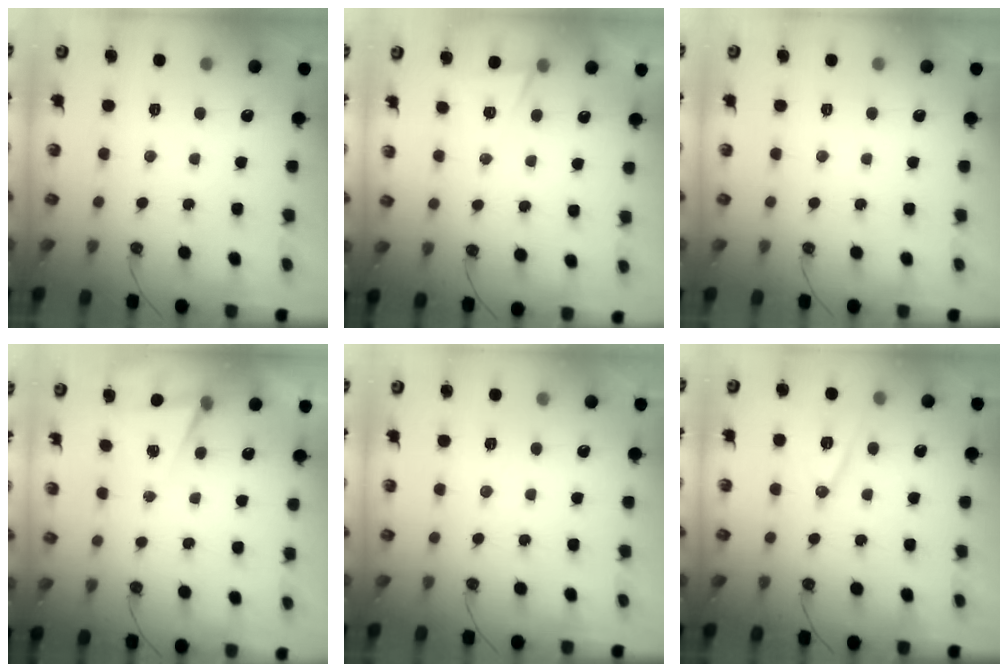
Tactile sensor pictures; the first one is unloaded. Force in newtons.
{"total": 5.5, "press": 3.2, "slide": 4.4}
{"total": 0.0}
{"total": 5.2, "press": 2.7, "slide": 4.5}
{"total": 4.9, "press": 3.8, "slide": 3.1}
{"total": 11.2, "press": 10.7, "slide": 3.3}